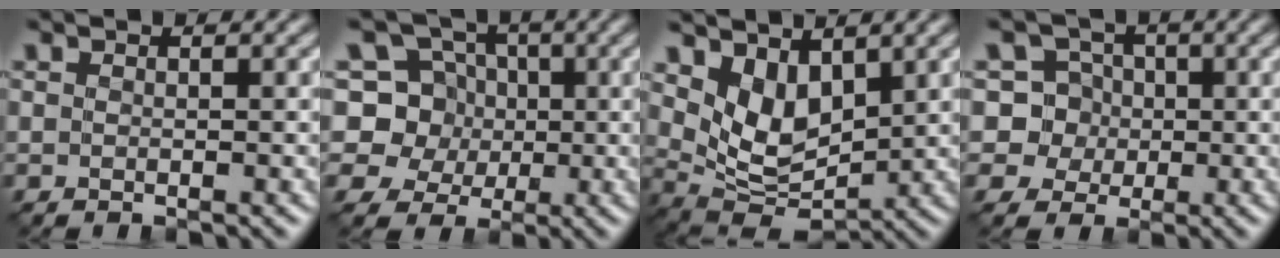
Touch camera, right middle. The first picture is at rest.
{"total": 6.9, "force": [1.6, 6.2, 2.5], "torque": [-0.035, 0.016, -0.001]}
{"total": 5.2, "force": [2.2, 3.1, 3.4], "torque": [-0.074, -0.020, 0.043]}
{"total": 6.9, "force": [0.8, 6.7, 1.6], "torque": [-0.029, 0.031, 0.006]}